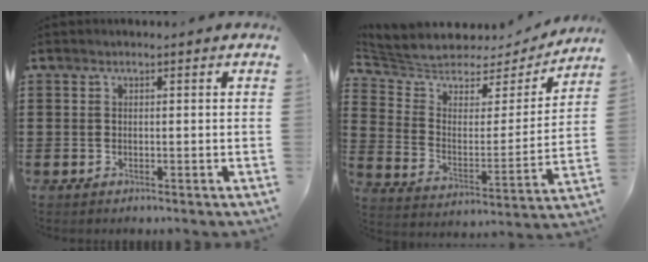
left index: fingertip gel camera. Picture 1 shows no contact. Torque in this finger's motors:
{"motor_torque": [1.28, -0.86, 0.13, 0.03]}